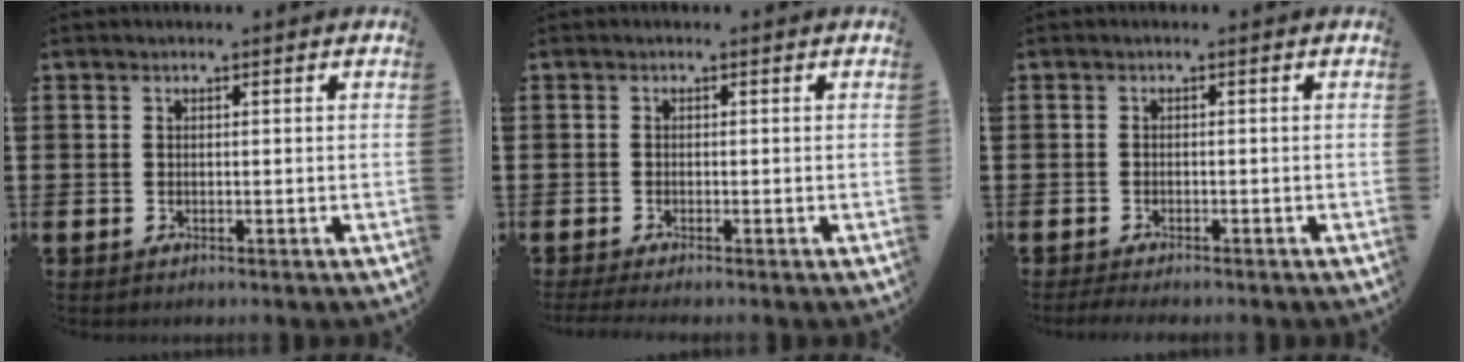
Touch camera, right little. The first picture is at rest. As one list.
[{"total": 0.9, "force": [-0.7, -0.2, 0.5], "torque": [-0.006, 0.001, -0.013]}, {"total": 1.4, "force": [-1.4, 0.1, 0.1], "torque": [-0.005, 0.003, -0.030]}]